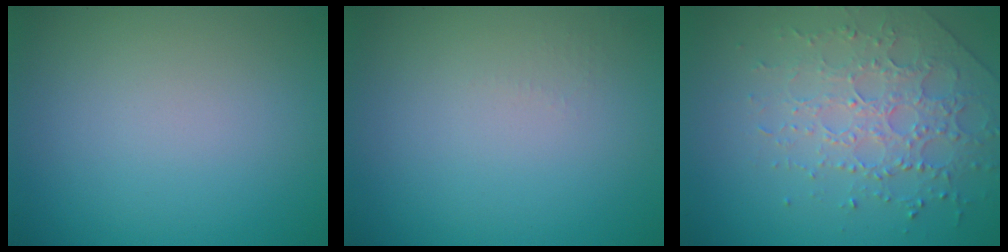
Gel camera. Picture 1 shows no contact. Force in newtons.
{"total": 0.6, "press": 0.6, "slide": 0.3}
{"total": 3.7, "press": 3.5, "slide": 1.1}